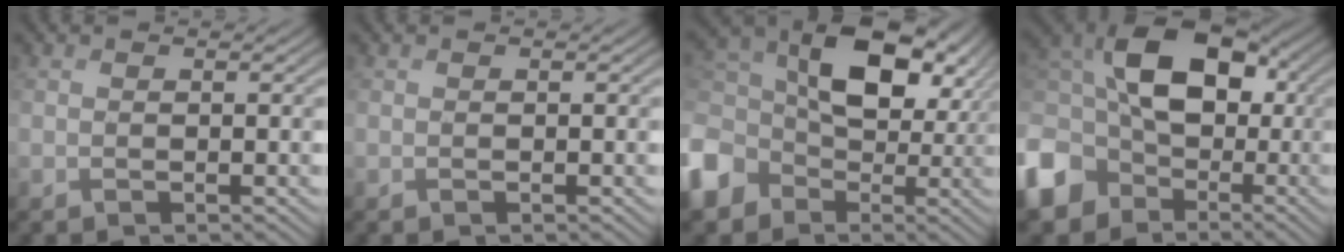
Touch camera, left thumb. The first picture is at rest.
{"total": 0.0}
{"total": 15.7, "force": [-0.3, 12.1, 10.0], "torque": [-0.238, -0.008, -0.012]}
{"total": 16.2, "force": [-3.4, 12.4, 9.9], "torque": [-0.239, -0.012, -0.075]}